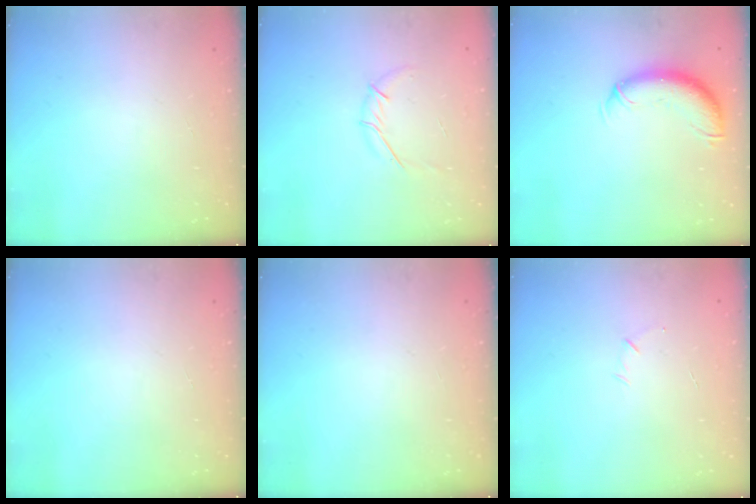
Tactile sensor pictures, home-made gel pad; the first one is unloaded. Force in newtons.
{"total": 4.2, "press": 4.1, "slide": 0.9}
{"total": 11.1, "press": 11.0, "slide": 2.0}
{"total": 0.0}
{"total": 0.0}
{"total": 3.8, "press": 3.7, "slide": 1.0}